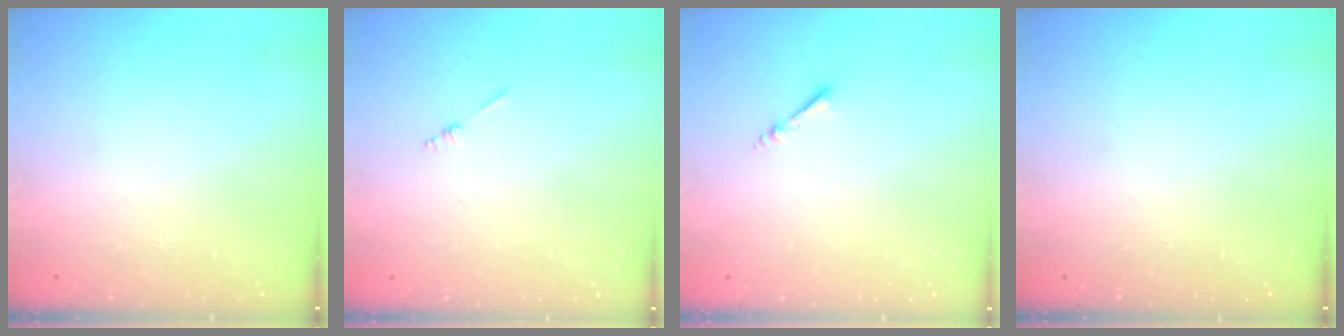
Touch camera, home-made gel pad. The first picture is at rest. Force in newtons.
{"total": 1.3, "press": 1.3, "slide": 0.3}
{"total": 2.2, "press": 2.1, "slide": 0.4}
{"total": 0.0}